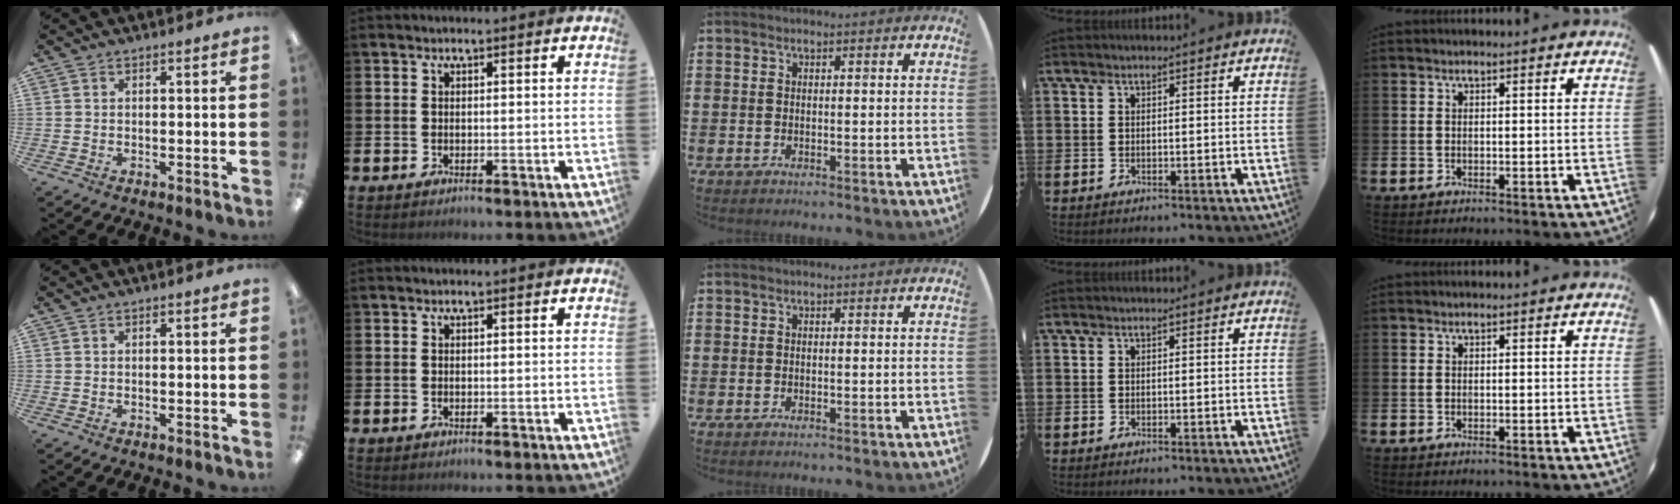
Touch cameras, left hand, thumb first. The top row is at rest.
{}